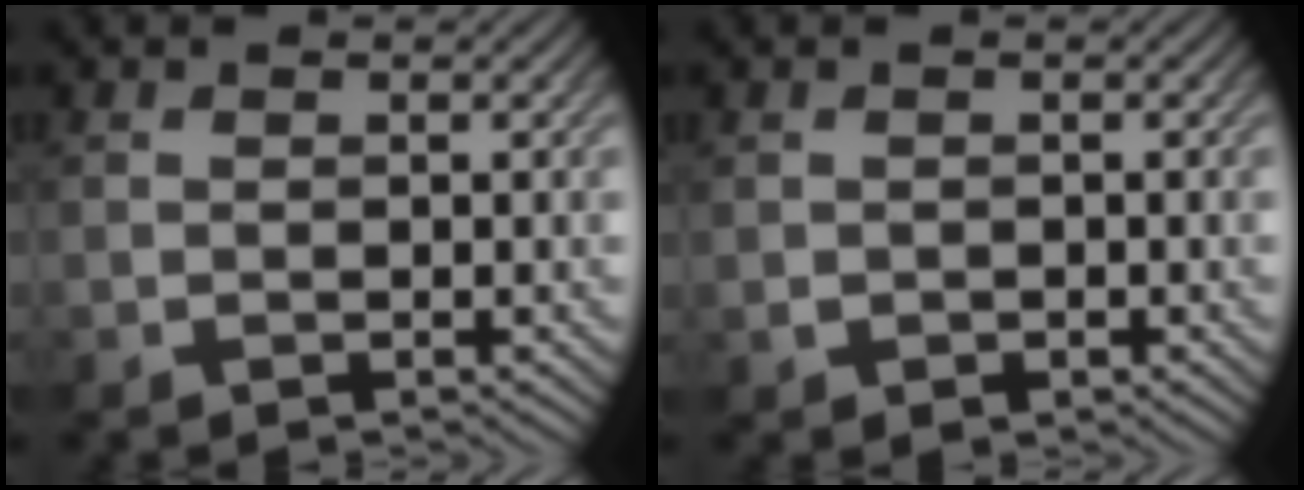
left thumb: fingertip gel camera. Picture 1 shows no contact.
{"total": 1.0, "force": [-0.3, 0.8, 0.4], "torque": [-0.007, -0.006, -0.006]}